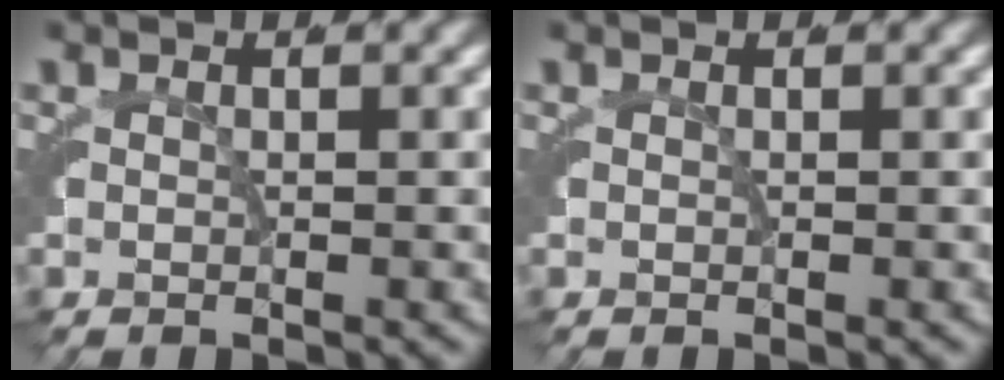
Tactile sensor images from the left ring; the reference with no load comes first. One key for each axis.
{"total": 0.0}